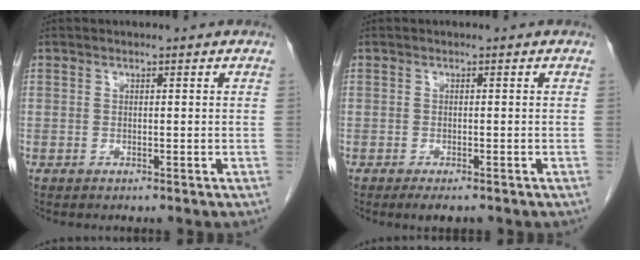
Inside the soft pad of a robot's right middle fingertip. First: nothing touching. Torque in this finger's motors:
{"motor_torque": [0.05, 0.00, 0.00, 0.00]}